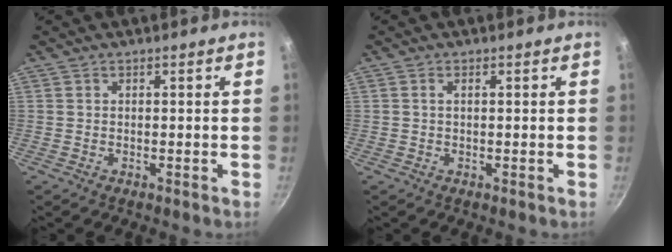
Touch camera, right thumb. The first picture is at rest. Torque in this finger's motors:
{"motor_torque": [-0.66, 0.33, 0.00, -0.20, 0.06]}